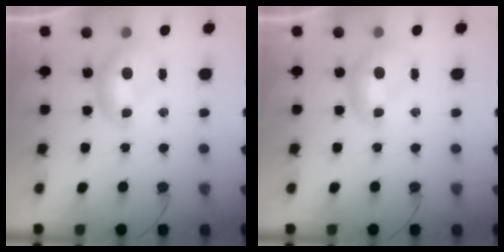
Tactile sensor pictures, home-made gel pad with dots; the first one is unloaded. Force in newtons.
{"total": 0.0}